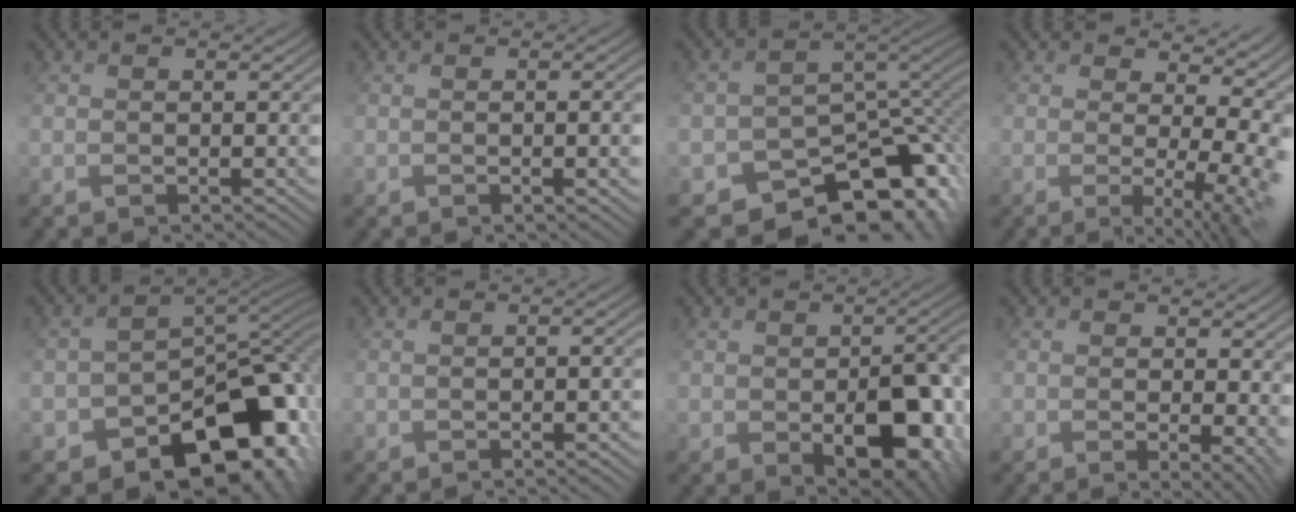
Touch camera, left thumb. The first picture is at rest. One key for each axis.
{"total": 5.1, "fx": -0.7, "fy": 1.9, "fz": 4.7, "tx": -0.054, "ty": -0.003, "tz": 0.006}
{"total": 11.4, "fx": -7.4, "fy": 7.4, "fz": 4.6, "tx": -0.081, "ty": -0.022, "tz": -0.089}
{"total": 13.2, "fx": -0.7, "fy": 6.0, "fz": 11.7, "tx": -0.171, "ty": -0.010, "tz": 0.029}
{"total": 13.0, "fx": -7.2, "fy": 8.5, "fz": 6.7, "tx": -0.085, "ty": -0.010, "tz": -0.095}
{"total": 3.3, "fx": -1.7, "fy": 0.6, "fz": 2.7, "tx": -0.018, "ty": 0.008, "tz": -0.007}
{"total": 10.7, "fx": -2.8, "fy": 6.7, "fz": 7.8, "tx": -0.100, "ty": -0.028, "tz": -0.020}
{"total": 6.2, "fx": -0.7, "fy": 2.9, "fz": 5.4, "tx": -0.100, "ty": -0.008, "tz": 0.005}